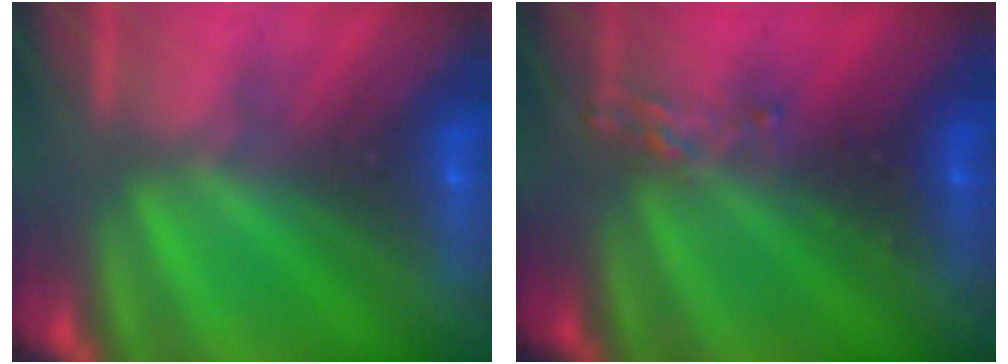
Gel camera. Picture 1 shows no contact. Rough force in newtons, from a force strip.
{"total": 2.5}